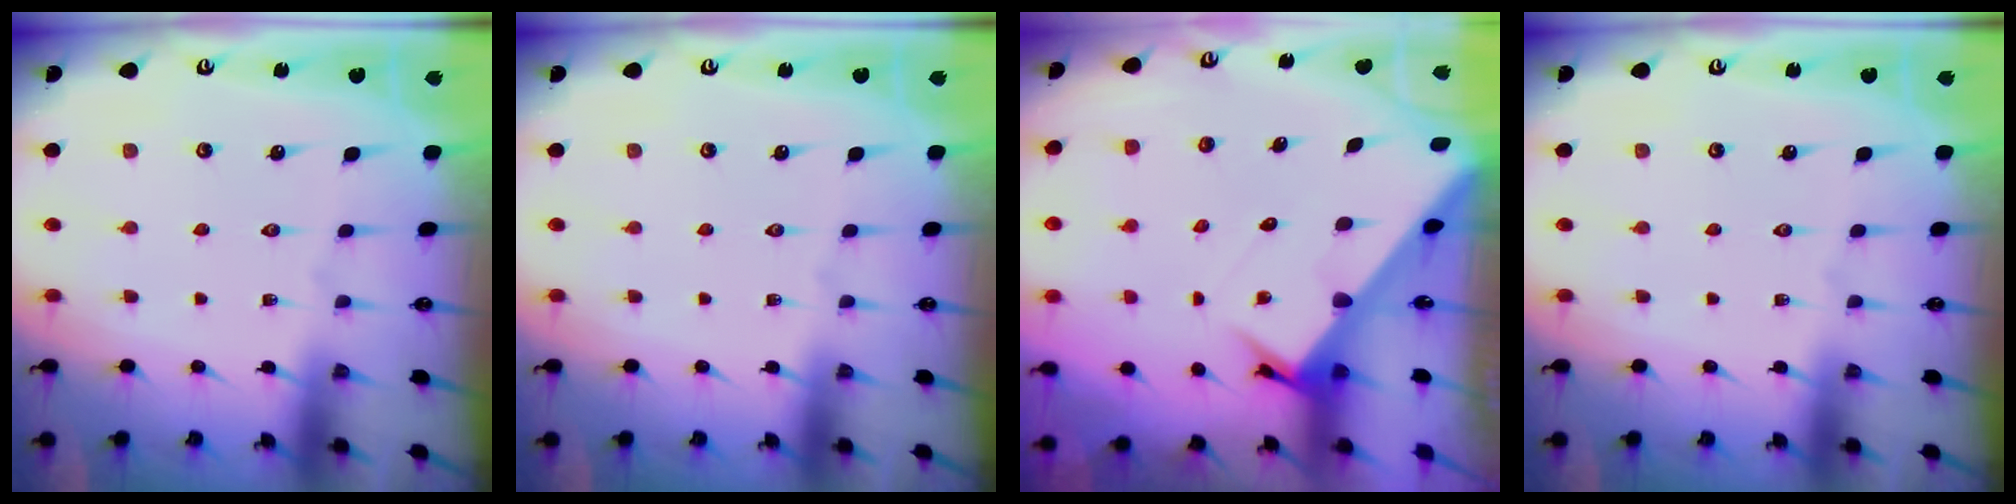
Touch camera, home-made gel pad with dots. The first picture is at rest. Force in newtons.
{"total": 0.0}
{"total": 3.3, "press": 3.3, "slide": 0.3}
{"total": 0.0}